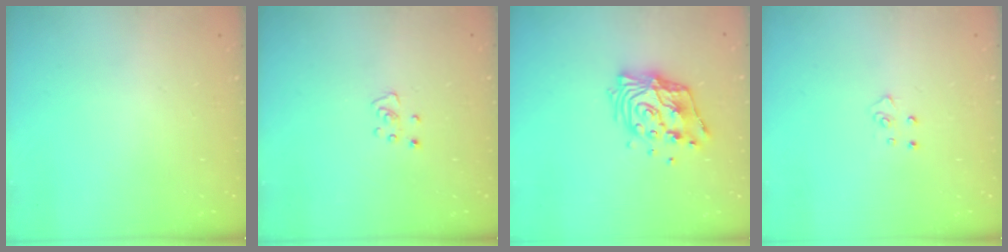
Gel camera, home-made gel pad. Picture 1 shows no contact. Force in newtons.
{"total": 3.8, "press": 3.8, "slide": 0.3}
{"total": 13.7, "press": 13.6, "slide": 1.5}
{"total": 3.9, "press": 3.8, "slide": 0.4}